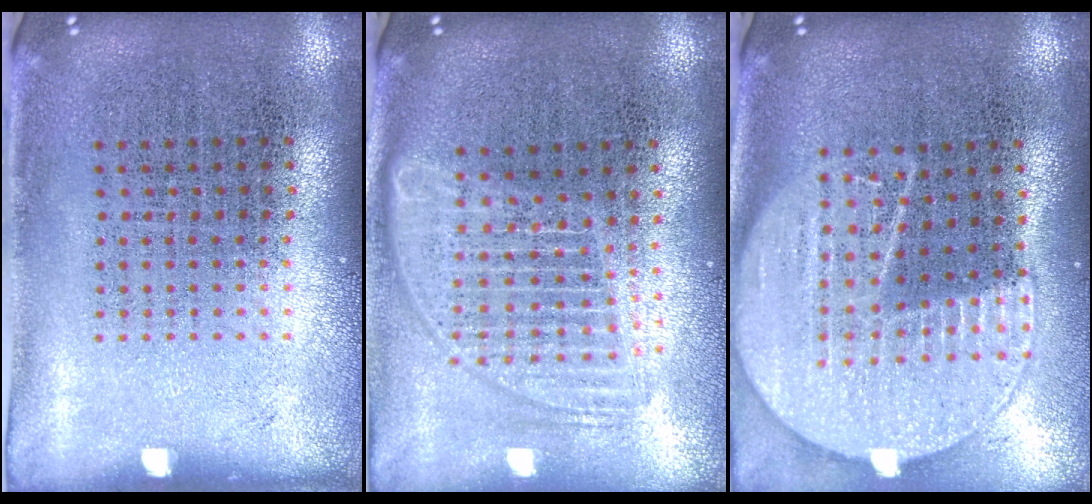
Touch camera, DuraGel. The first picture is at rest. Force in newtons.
{"total": 1.8, "press": 1.5, "slide": 0.9}
{"total": 2.1, "press": 1.8, "slide": 1.0}